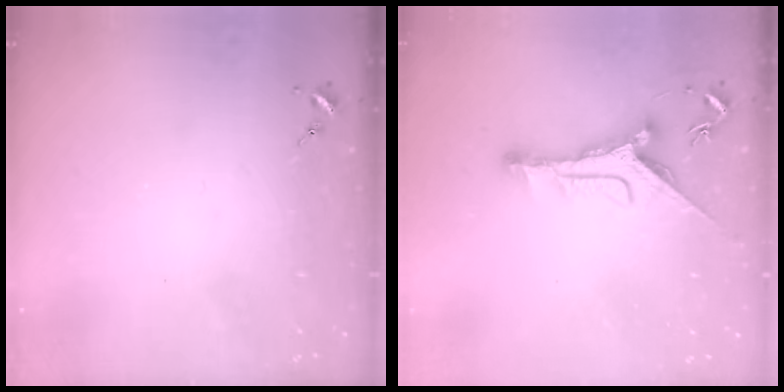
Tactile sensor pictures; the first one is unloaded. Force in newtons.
{"total": 11.3, "press": 11.3, "slide": 0.6}